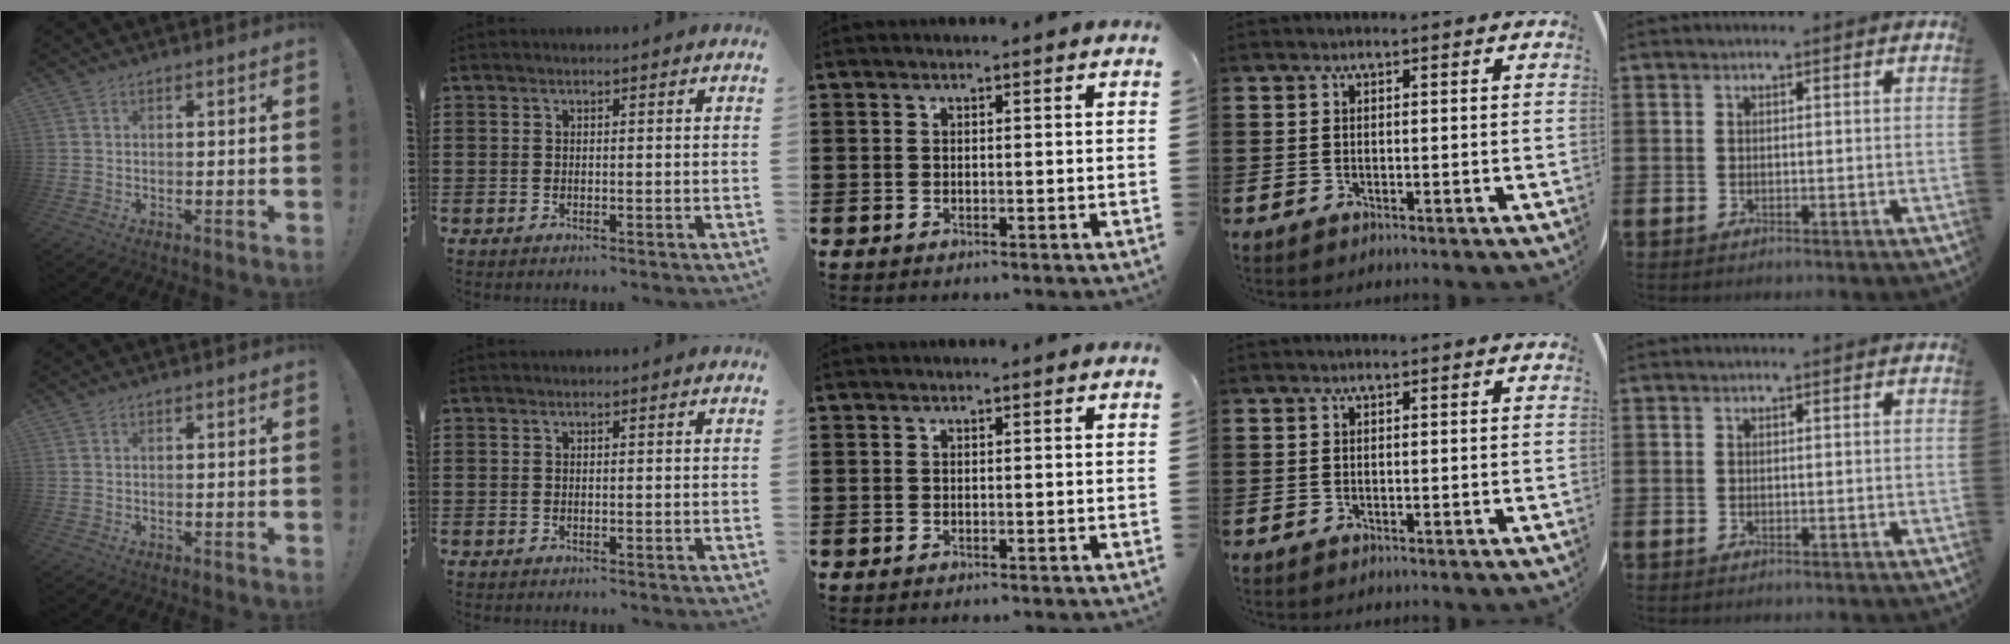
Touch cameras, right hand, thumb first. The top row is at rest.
{}